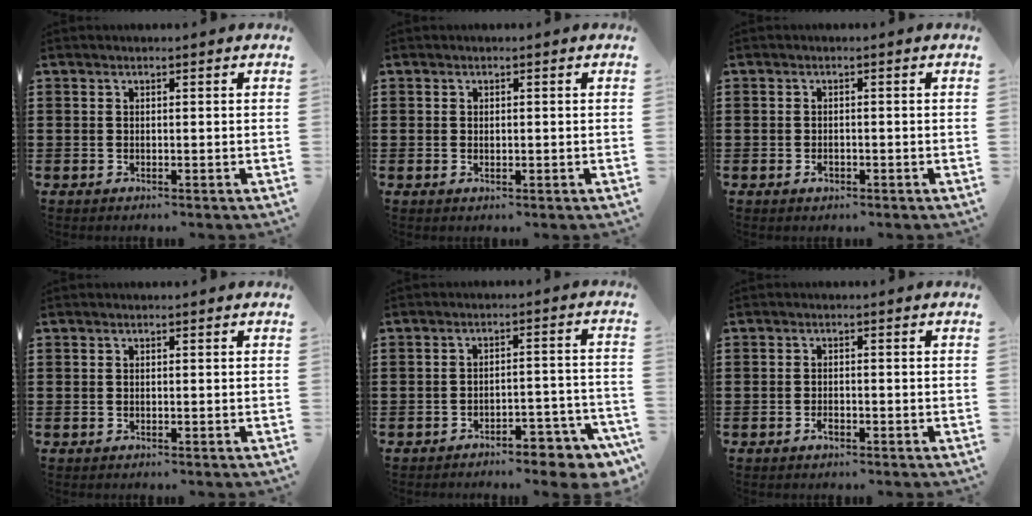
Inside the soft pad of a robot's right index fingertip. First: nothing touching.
{"total": 0.6, "force": [0.0, 0.3, 0.5], "torque": [-0.013, -0.001, 0.001]}
{"total": 1.1, "force": [-0.6, 0.7, 0.6], "torque": [-0.012, -0.002, -0.011]}
{"total": 0.0}
{"total": 5.1, "force": [-4.6, 0.7, 2.2], "torque": [-0.034, -0.001, -0.087]}
{"total": 1.3, "force": [-0.8, 0.6, 0.8], "torque": [-0.016, -0.002, -0.014]}